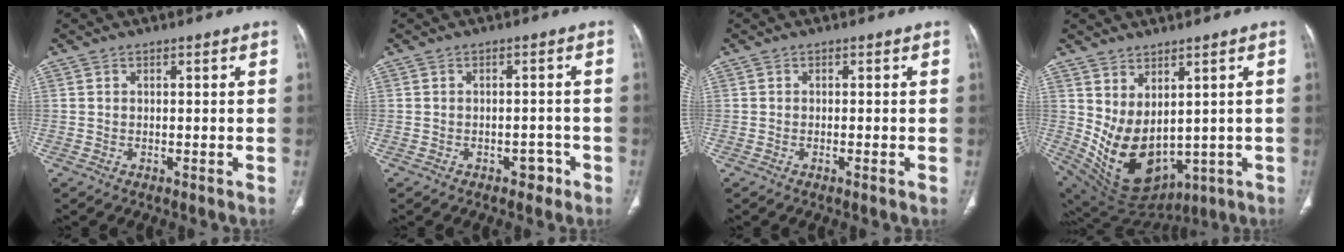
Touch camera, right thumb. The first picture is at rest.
{"total": 2.6, "force": [-1.6, 1.6, 1.3], "torque": [-0.004, 0.010, -0.018]}
{"total": 1.0, "force": [-0.4, 0.1, 0.9], "torque": [-0.018, -0.002, -0.005]}
{"total": 14.1, "force": [1.1, 8.8, 11.0], "torque": [-0.177, -0.030, 0.064]}